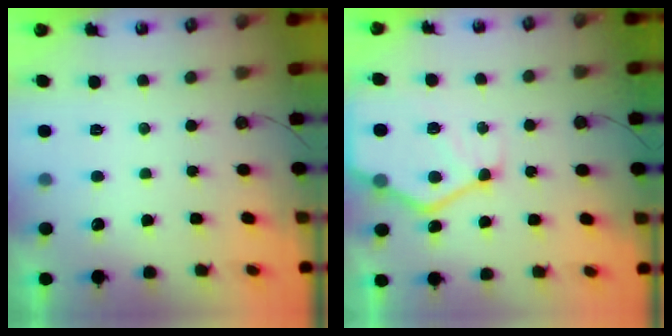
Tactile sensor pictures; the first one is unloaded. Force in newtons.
{"total": 13.6, "press": 13.5, "slide": 1.4}